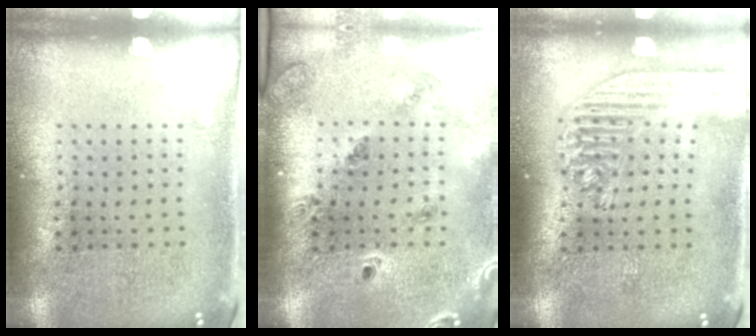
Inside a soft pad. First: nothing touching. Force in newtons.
{"total": 1.4, "press": 1.3, "slide": 0.2}
{"total": 1.8, "press": 1.7, "slide": 0.7}